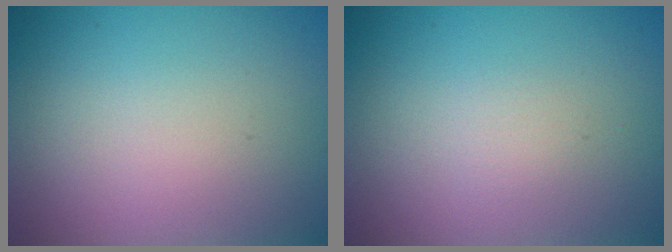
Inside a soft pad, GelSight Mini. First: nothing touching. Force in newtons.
{"total": 0.6, "press": 0.6, "slide": 0.0}